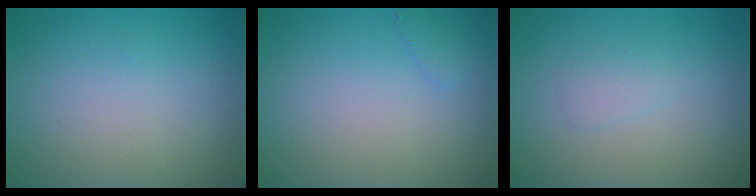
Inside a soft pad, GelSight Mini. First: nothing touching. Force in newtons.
{"total": 0.8, "press": 0.8, "slide": 0.1}
{"total": 1.0, "press": 1.0, "slide": 0.1}